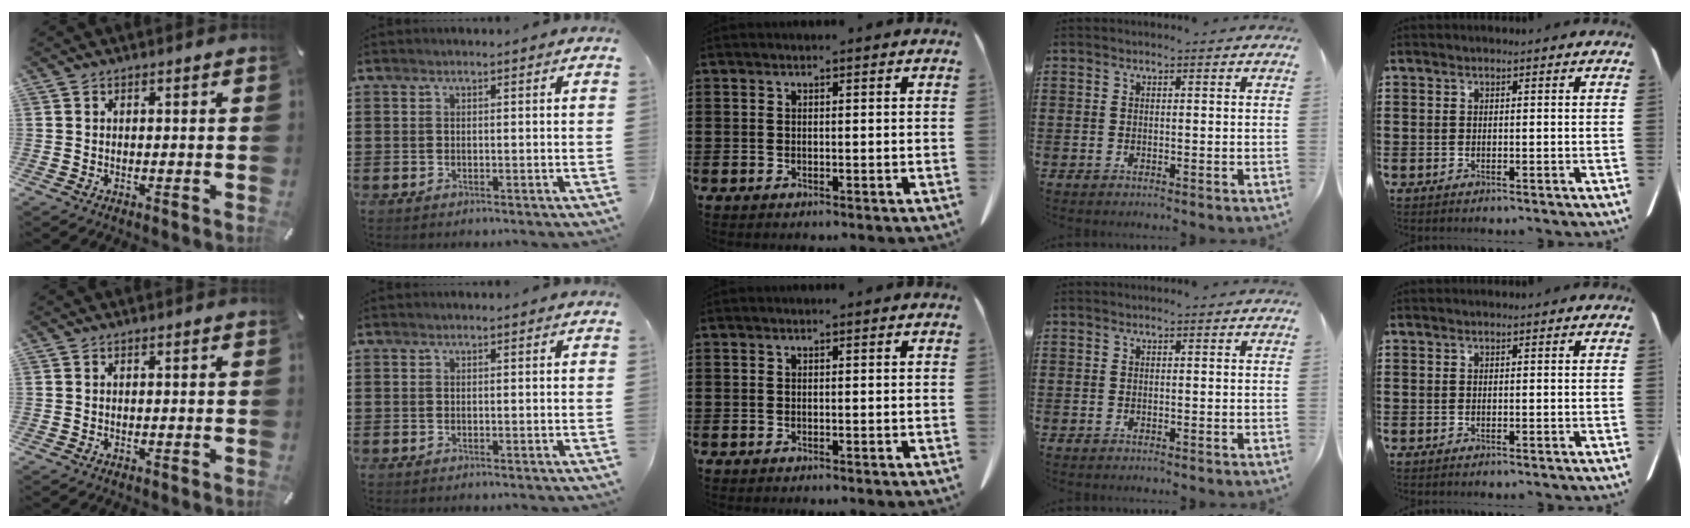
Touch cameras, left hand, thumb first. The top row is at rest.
{}